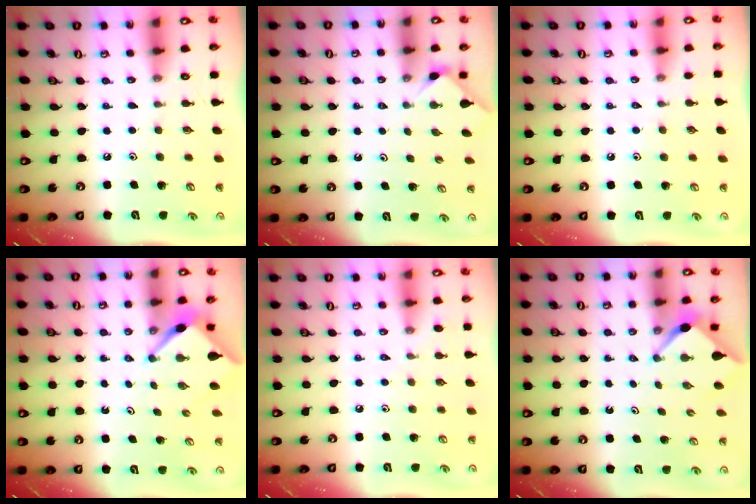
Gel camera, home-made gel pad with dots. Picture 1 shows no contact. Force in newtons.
{"total": 2.1, "press": 2.1, "slide": 0.4}
{"total": 2.3, "press": 2.3, "slide": 0.4}
{"total": 2.8, "press": 2.8, "slide": 0.3}
{"total": 3.5, "press": 3.5, "slide": 0.6}
{"total": 2.5, "press": 2.5, "slide": 0.3}